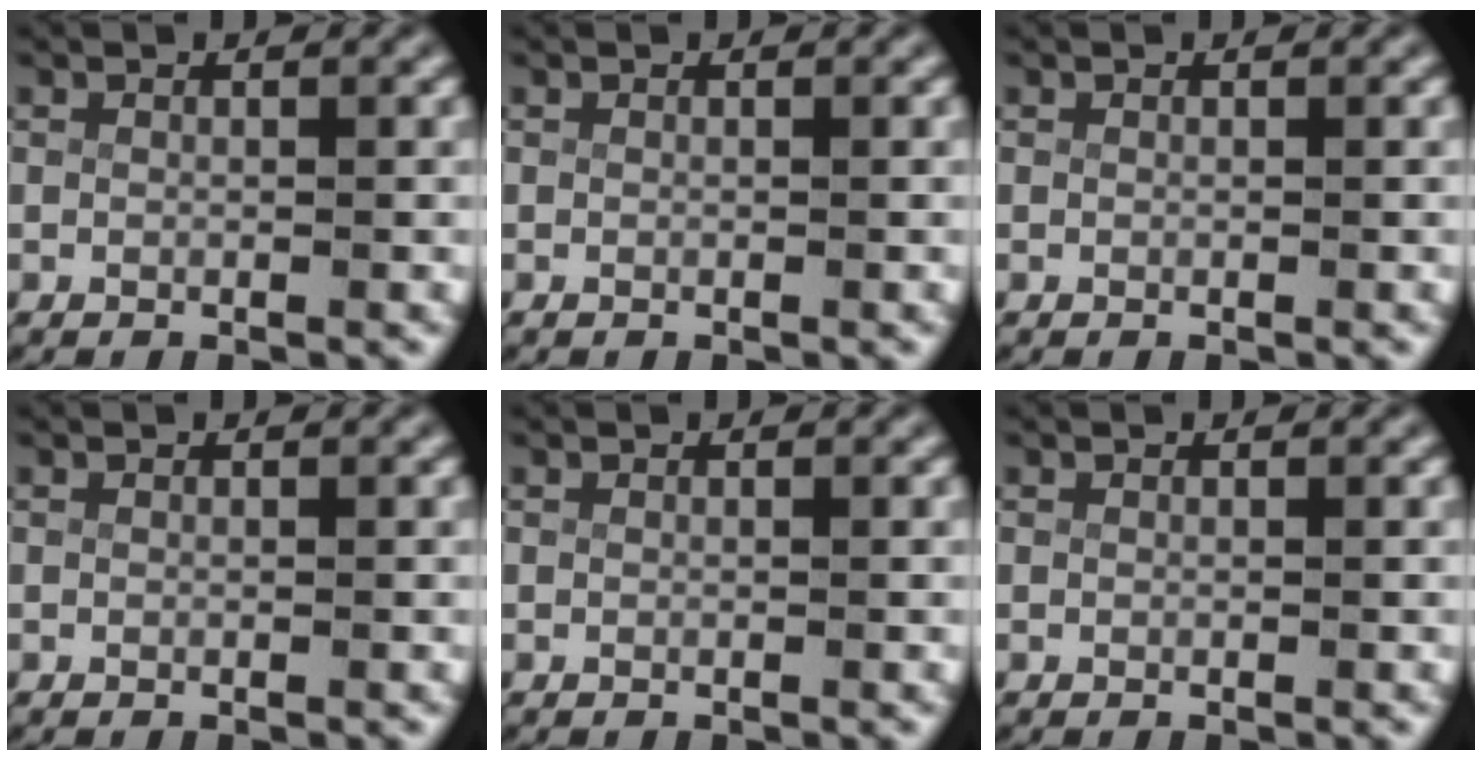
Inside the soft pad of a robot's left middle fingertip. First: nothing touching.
{"total": 0.0}
{"total": 0.0}
{"total": 0.0}
{"total": 0.0}
{"total": 0.0}